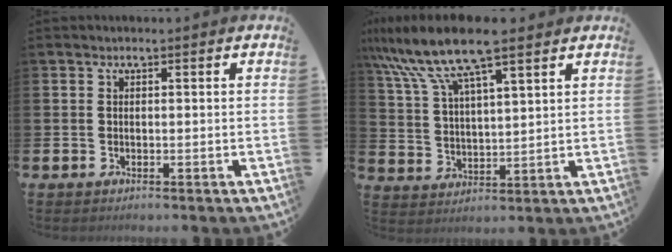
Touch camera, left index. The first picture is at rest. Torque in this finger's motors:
{"motor_torque": [0.87, -0.79, 1.05, 0.21]}